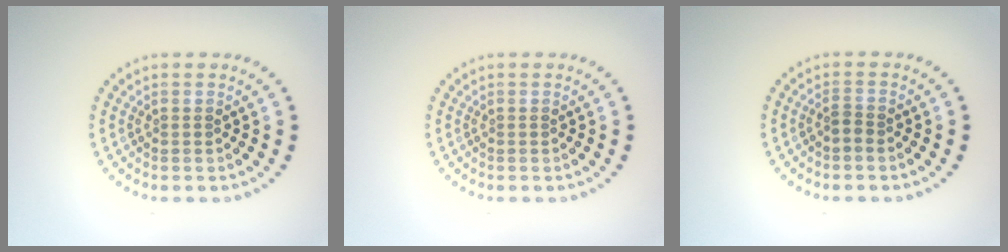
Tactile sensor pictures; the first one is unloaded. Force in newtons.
{"total": 0.0}
{"total": 1.2, "press": 0.9, "slide": 0.9}